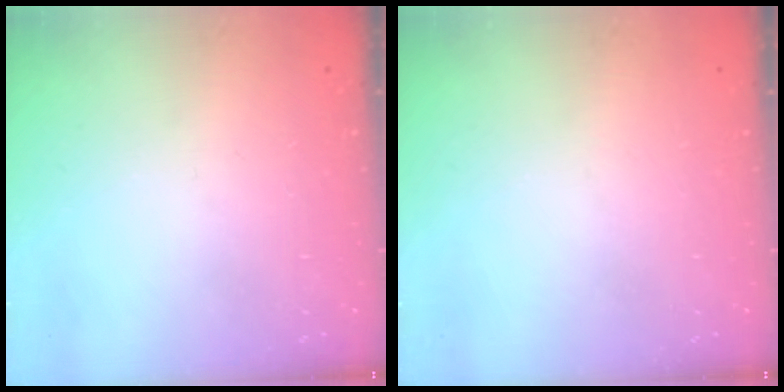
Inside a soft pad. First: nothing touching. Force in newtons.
{"total": 0.0}